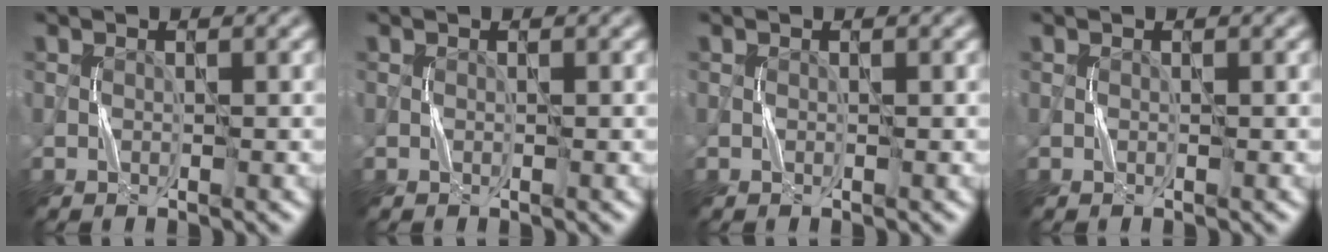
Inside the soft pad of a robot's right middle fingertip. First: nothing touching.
{"total": 0.0}
{"total": 0.0}
{"total": 0.0}